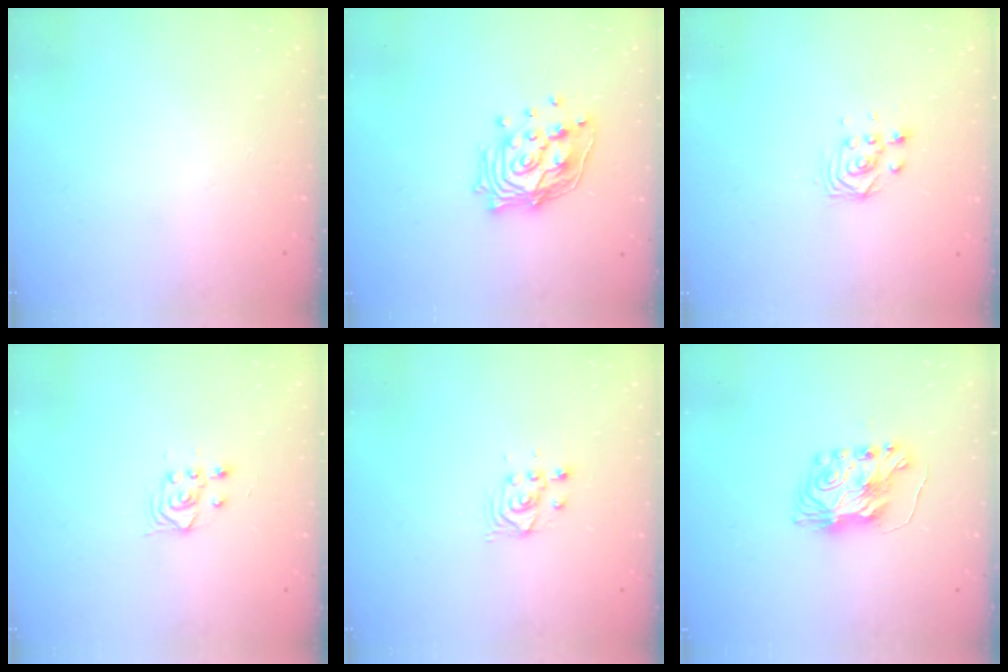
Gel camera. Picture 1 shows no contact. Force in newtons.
{"total": 14.8, "press": 14.6, "slide": 2.2}
{"total": 3.0, "press": 3.0, "slide": 0.0}
{"total": 3.0, "press": 2.6, "slide": 1.3}
{"total": 2.9, "press": 2.9, "slide": 0.1}
{"total": 8.1, "press": 8.0, "slide": 0.8}